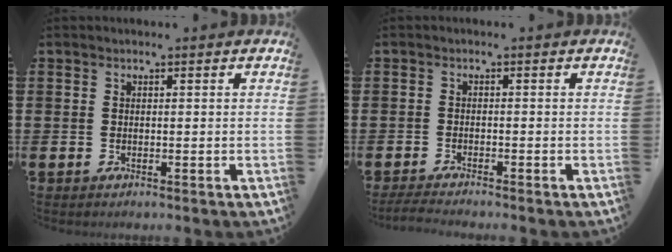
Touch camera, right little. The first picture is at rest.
{"total": 1.2, "force": [-0.9, 0.1, 0.8], "torque": [-0.014, 0.004, -0.018]}